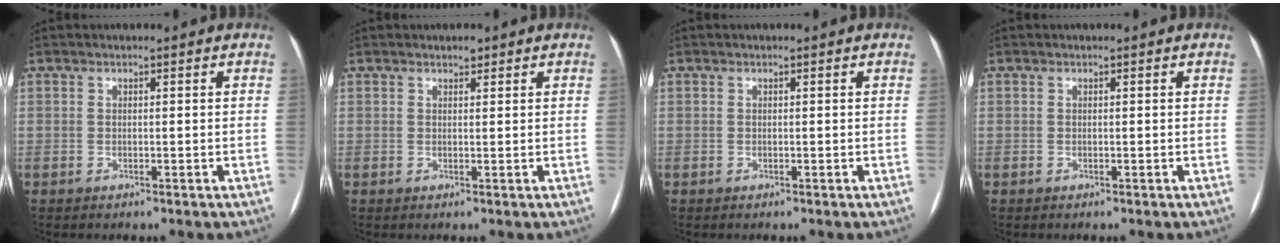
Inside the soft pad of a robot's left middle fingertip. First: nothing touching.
{"total": 1.0, "force": [0.8, 0.4, 0.4], "torque": [-0.009, 0.000, 0.012]}
{"total": 0.0}
{"total": 0.0}